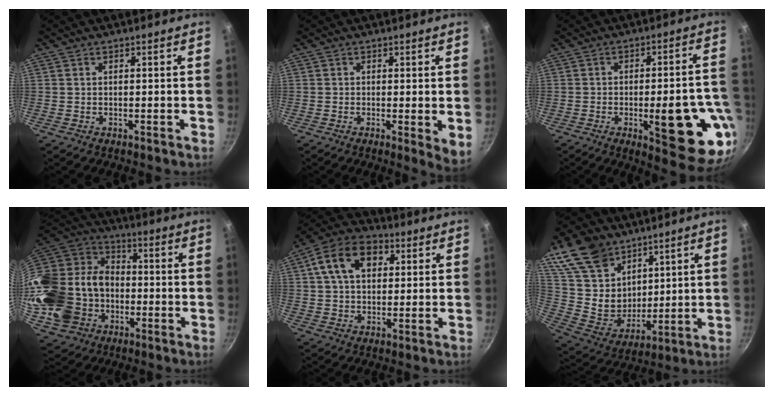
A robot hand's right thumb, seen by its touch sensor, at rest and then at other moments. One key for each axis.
{"total": 4.1, "fx": -0.1, "fy": 1.1, "fz": 3.9, "tx": -0.052, "ty": -0.017, "tz": -0.005}
{"total": 18.5, "fx": -5.4, "fy": 6.0, "fz": 16.7, "tx": -0.174, "ty": 0.017, "tz": -0.064}
{"total": 27.0, "fx": -5.6, "fy": 21.3, "fz": 15.6, "tx": -0.320, "ty": 0.049, "tz": -0.085}
{"total": 12.7, "fx": 3.8, "fy": 8.7, "fz": 8.4, "tx": -0.126, "ty": 0.016, "tz": 0.050}
{"total": 19.3, "fx": 11.2, "fy": 13.3, "fz": 8.6, "tx": -0.126, "ty": -0.058, "tz": 0.225}